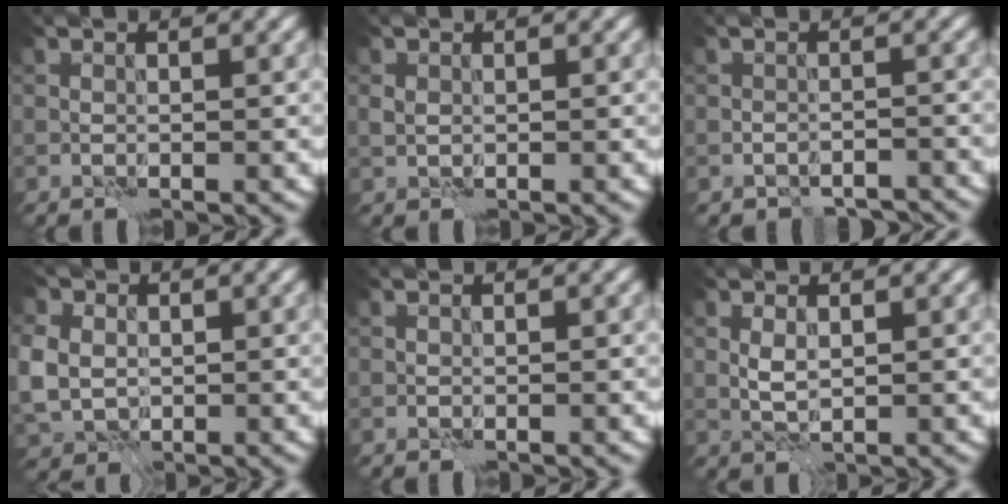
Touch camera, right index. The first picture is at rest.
{"total": 0.6, "force": [0.1, 0.5, 0.3], "torque": [-0.006, -0.002, 0.004]}
{"total": 3.7, "force": [-3.5, 1.1, 0.3], "torque": [0.001, -0.001, -0.046]}
{"total": 4.9, "force": [0.3, 4.1, 2.7], "torque": [-0.083, 0.000, 0.006]}
{"total": 0.0}
{"total": 1.1, "force": [0.5, 0.3, 0.9], "torque": [-0.023, 0.000, 0.014]}